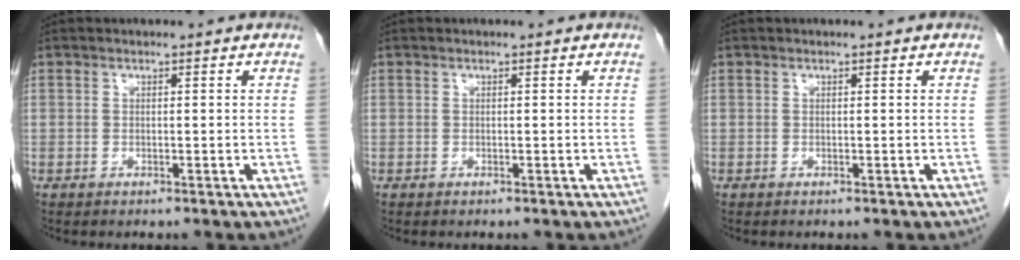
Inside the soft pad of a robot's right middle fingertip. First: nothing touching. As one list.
[{"total": 0.0}, {"total": 0.0}]